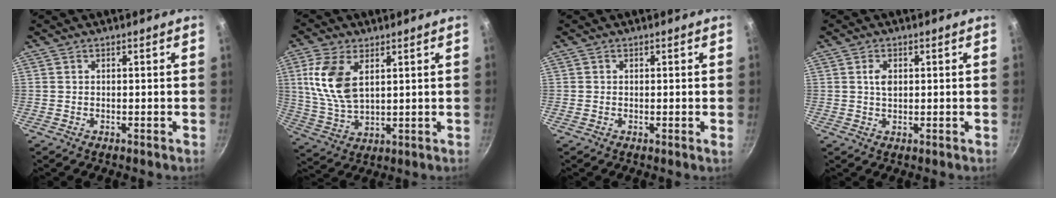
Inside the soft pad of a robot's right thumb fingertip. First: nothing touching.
{"total": 11.7, "force": [3.7, 6.5, 9.0], "torque": [-0.176, -0.015, 0.079]}
{"total": 0.5, "force": [0.0, 0.3, 0.4], "torque": [-0.005, -0.006, -0.005]}
{"total": 2.5, "force": [0.6, 1.6, 1.8], "torque": [-0.028, -0.001, 0.011]}